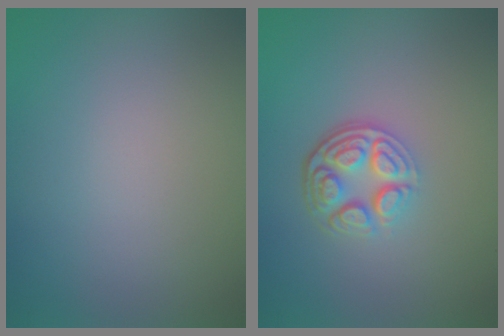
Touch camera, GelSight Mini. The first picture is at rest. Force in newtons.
{"total": 4.5, "press": 3.3, "slide": 3.0}